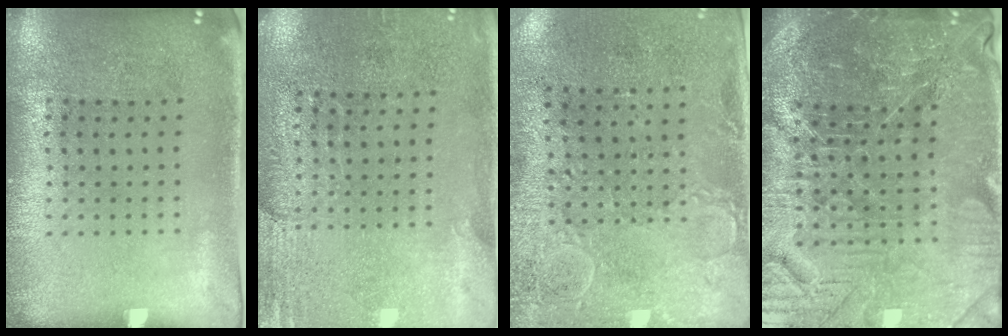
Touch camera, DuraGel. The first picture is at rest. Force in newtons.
{"total": 2.6, "press": 2.3, "slide": 1.2}
{"total": 3.0, "press": 2.2, "slide": 2.0}
{"total": 5.3, "press": 5.0, "slide": 1.8}